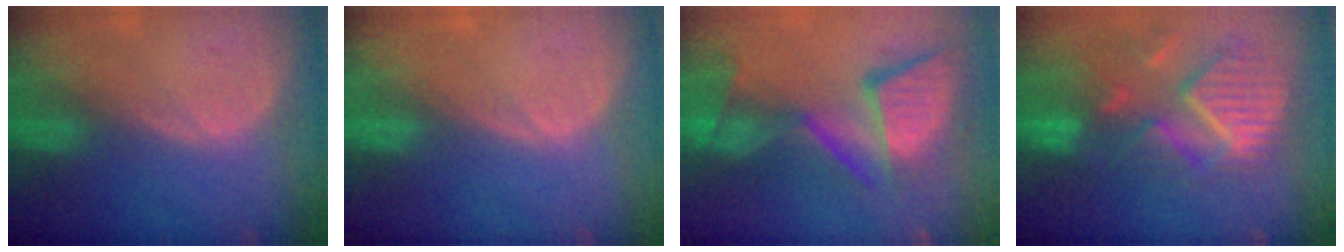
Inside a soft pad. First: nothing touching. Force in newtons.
{"total": 0.0}
{"total": 13.7, "press": 11.2, "slide": 8.0}
{"total": 12.1, "press": 10.5, "slide": 6.0}